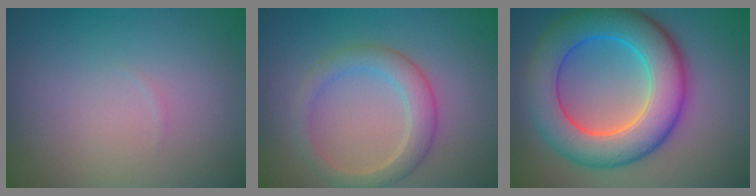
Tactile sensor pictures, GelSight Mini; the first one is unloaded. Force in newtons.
{"total": 2.8, "press": 2.8, "slide": 0.2}
{"total": 9.3, "press": 9.3, "slide": 0.1}